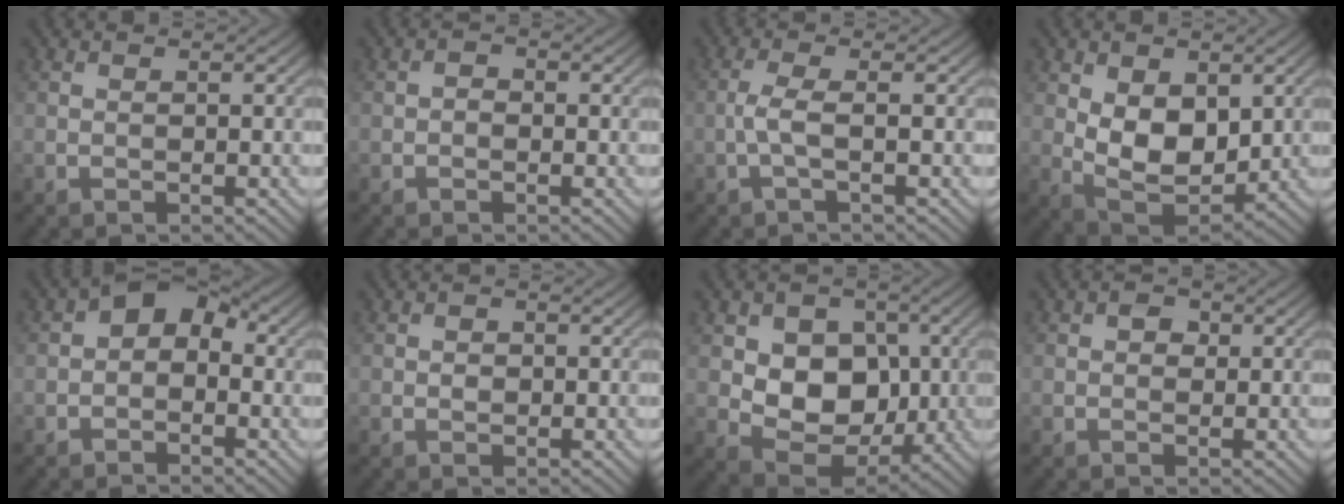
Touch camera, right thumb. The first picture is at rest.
{"total": 1.0, "force": [-0.4, 0.7, 0.6], "torque": [-0.011, 0.002, -0.011]}
{"total": 2.5, "force": [-0.6, 0.3, 2.4], "torque": [-0.054, 0.008, -0.020]}
{"total": 8.6, "force": [1.1, 5.5, 6.6], "torque": [-0.136, -0.013, 0.027]}
{"total": 4.6, "force": [0.2, 3.2, 3.3], "torque": [-0.043, 0.015, -0.012]}
{"total": 1.1, "force": [-0.1, 0.9, 0.6], "torque": [-0.010, -0.003, -0.004]}
{"total": 9.3, "force": [0.8, 7.2, 5.8], "torque": [-0.115, -0.009, 0.008]}
{"total": 1.7, "force": [0.3, 1.3, 1.0], "torque": [-0.017, 0.000, 0.000]}